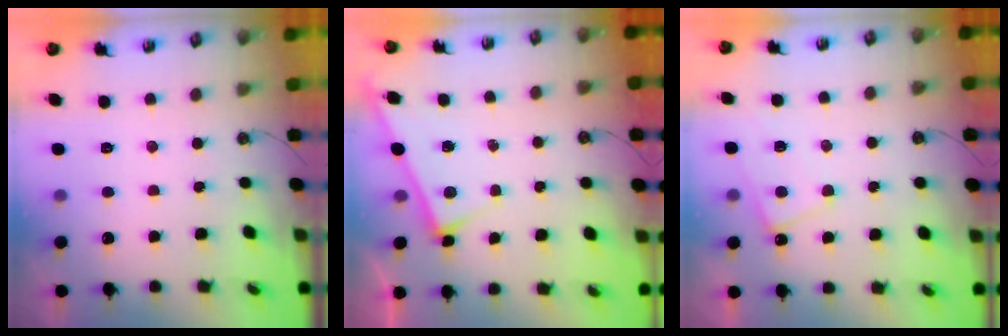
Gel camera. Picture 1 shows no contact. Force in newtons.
{"total": 5.2, "press": 5.2, "slide": 0.3}
{"total": 0.7, "press": 0.5, "slide": 0.4}